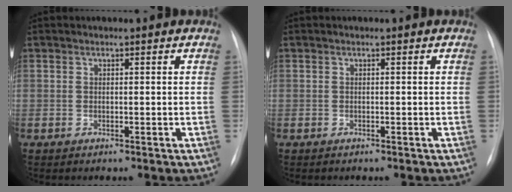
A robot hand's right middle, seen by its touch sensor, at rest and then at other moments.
{"total": 0.0}